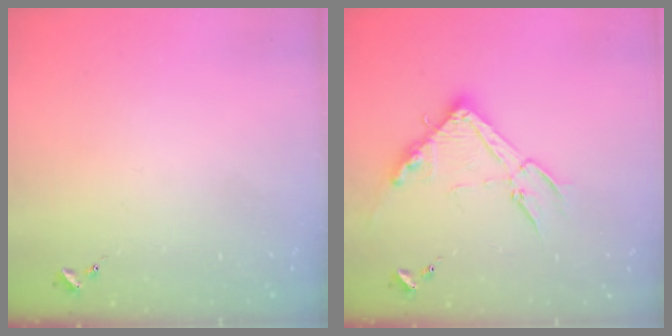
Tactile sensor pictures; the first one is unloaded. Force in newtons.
{"total": 16.1, "press": 16.1, "slide": 0.6}